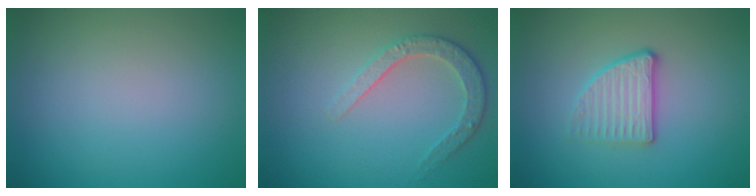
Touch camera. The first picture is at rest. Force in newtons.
{"total": 2.6, "press": 2.5, "slide": 1.0}
{"total": 2.8, "press": 2.5, "slide": 1.2}